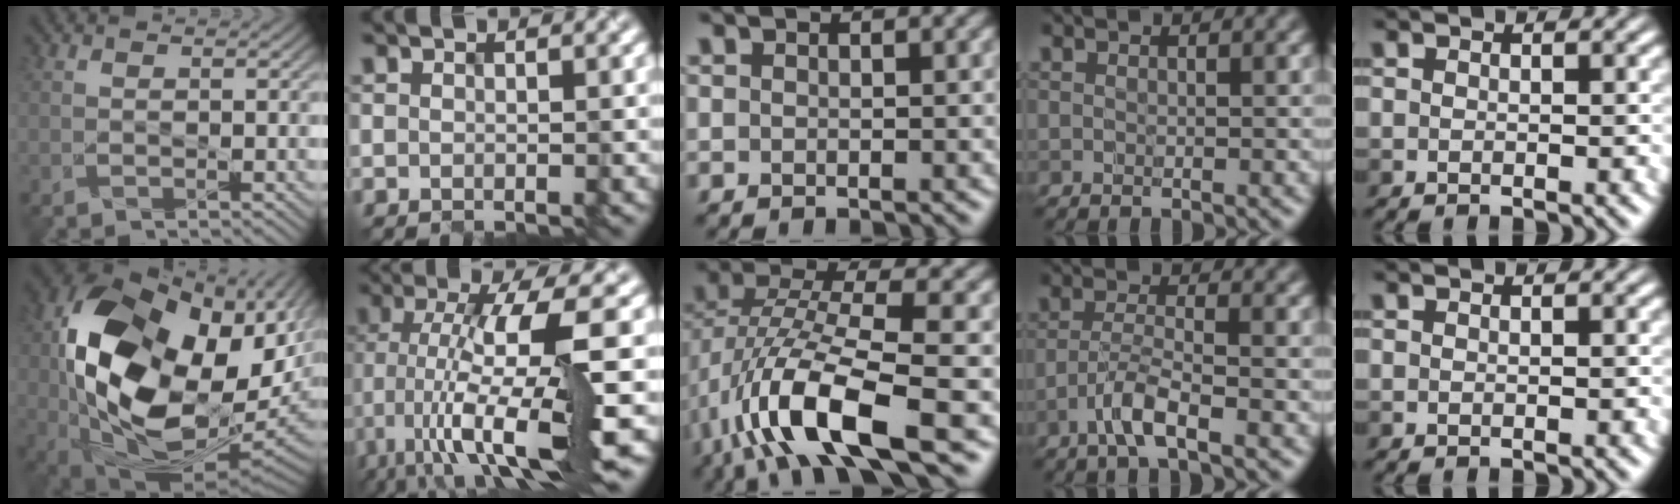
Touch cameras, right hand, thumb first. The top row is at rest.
{"thumb": {"total": 22.9, "force": [1.8, 14.5, 17.6], "torque": [-0.395, -0.044, 0.075]}, "index": {"total": 11.5, "force": [-2.0, 2.4, 11.0], "torque": [-0.180, -0.003, -0.030]}, "middle": {"total": 10.8, "force": [-4.3, 3.3, 9.3], "torque": [-0.186, 0.006, -0.085]}, "ring": {"total": 2.8, "force": [-1.8, 0.2, 2.1], "torque": [-0.039, 0.007, -0.044]}}